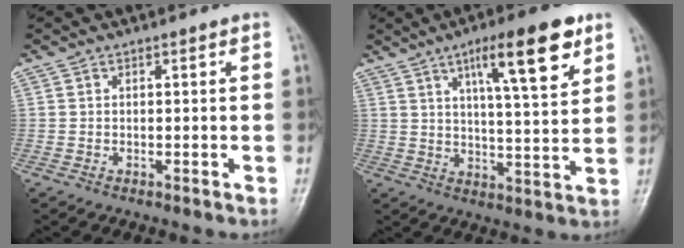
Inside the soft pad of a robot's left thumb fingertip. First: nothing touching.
{"total": 13.9, "force": [7.3, 3.1, 11.4], "torque": [-0.160, -0.029, 0.111]}